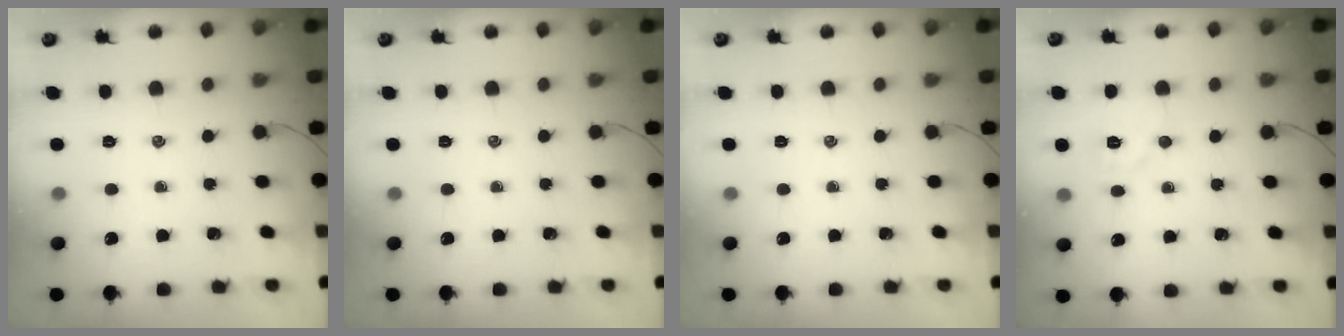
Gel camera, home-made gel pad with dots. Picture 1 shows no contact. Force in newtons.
{"total": 0.0}
{"total": 0.0}
{"total": 6.5, "press": 6.4, "slide": 1.2}